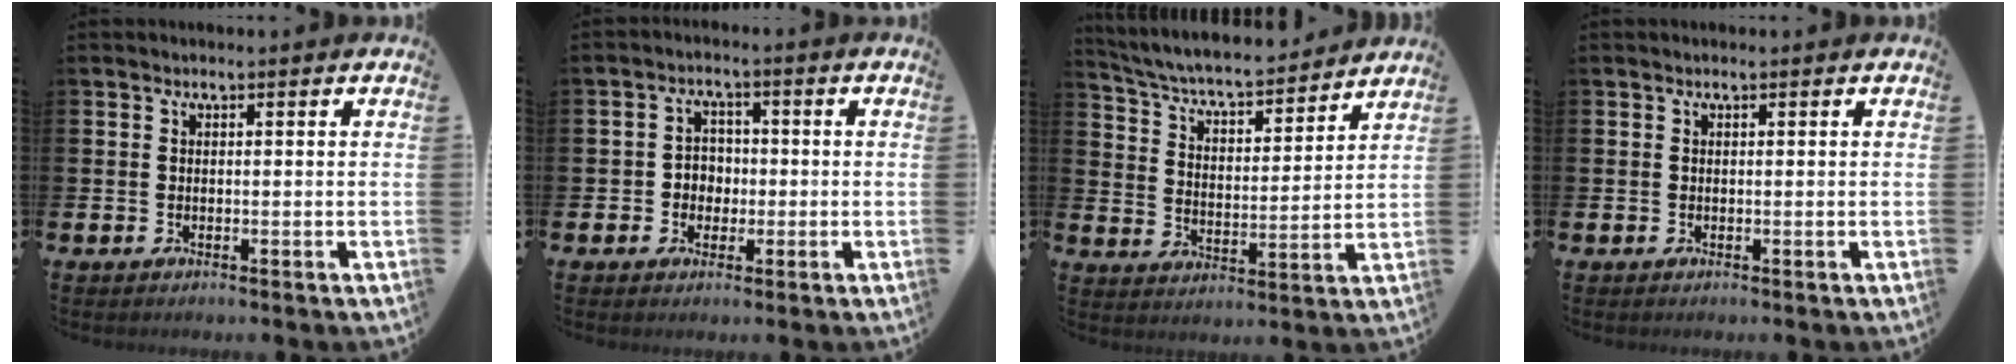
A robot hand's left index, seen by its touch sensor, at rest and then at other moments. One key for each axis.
{"total": 3.1, "fx": -0.5, "fy": 2.9, "fz": 1.0, "tx": -0.015, "ty": 0.003, "tz": -0.018}
{"total": 6.1, "fx": 5.7, "fy": 1.1, "fz": 1.9, "tx": -0.067, "ty": -0.047, "tz": 0.092}
{"total": 0.0}